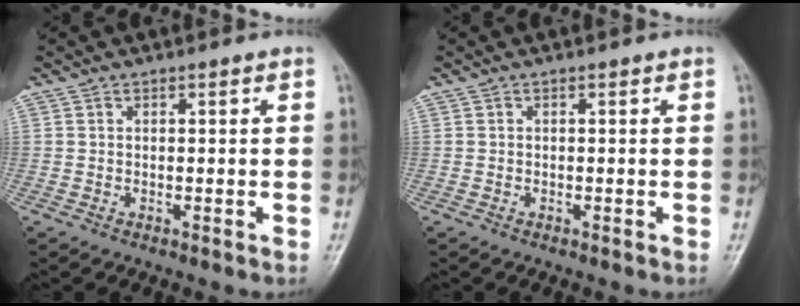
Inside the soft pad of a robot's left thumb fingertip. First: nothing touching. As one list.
[{"total": 0.0}]